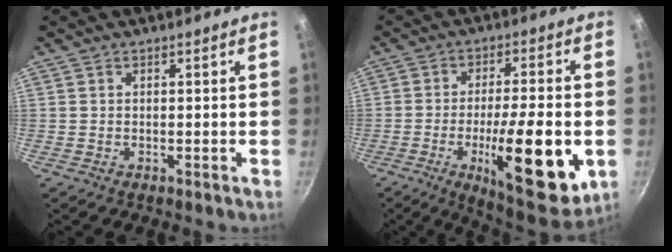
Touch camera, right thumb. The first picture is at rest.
{"total": 19.6, "force": [-5.1, 5.7, 18.0], "torque": [-0.247, 0.009, -0.071]}